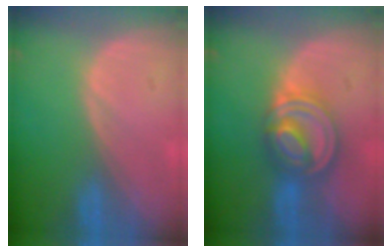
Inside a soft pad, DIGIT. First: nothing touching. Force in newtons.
{"total": 8.2, "press": 7.0, "slide": 4.4}